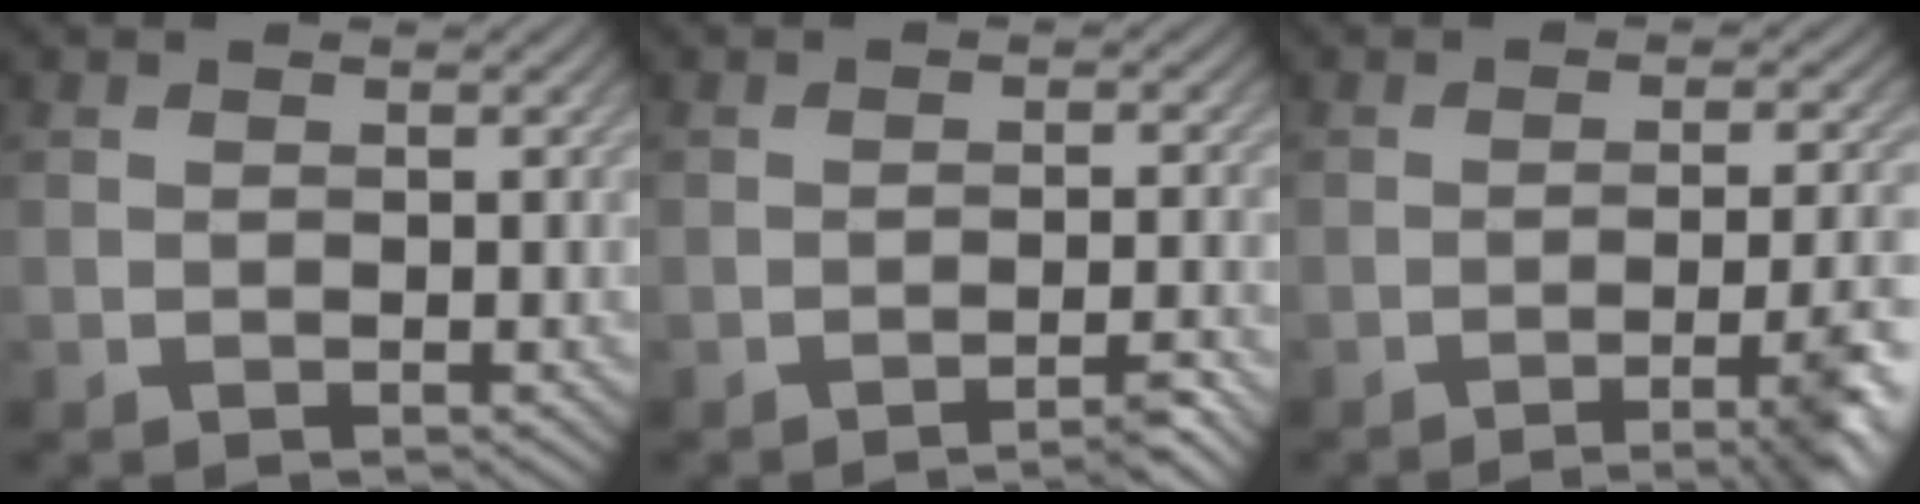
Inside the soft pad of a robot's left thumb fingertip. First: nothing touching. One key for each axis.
{"total": 3.1, "fx": -2.1, "fy": 0.2, "fz": 2.3, "tx": -0.029, "ty": 0.009, "tz": -0.043}
{"total": 7.5, "fx": -3.6, "fy": 1.5, "fz": 6.4, "tx": -0.088, "ty": -0.003, "tz": -0.053}